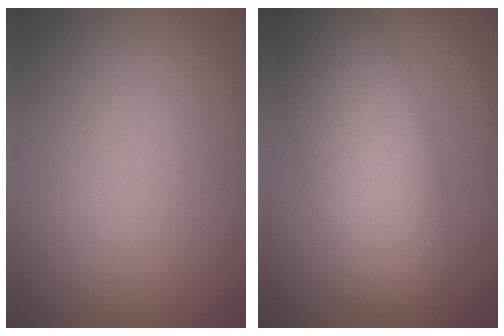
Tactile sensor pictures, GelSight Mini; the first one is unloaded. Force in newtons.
{"total": 6.7, "press": 6.7, "slide": 0.5}